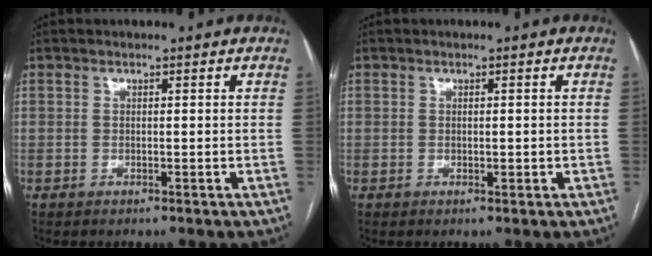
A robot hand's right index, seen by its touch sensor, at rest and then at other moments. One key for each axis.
{"total": 1.0, "fx": -0.1, "fy": 0.5, "fz": 0.8, "tx": -0.013, "ty": 0.001, "tz": 0.003}